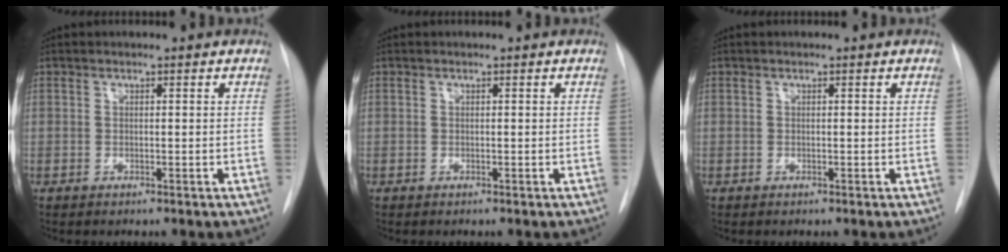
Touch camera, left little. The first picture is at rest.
{"total": 0.0}
{"total": 0.0}